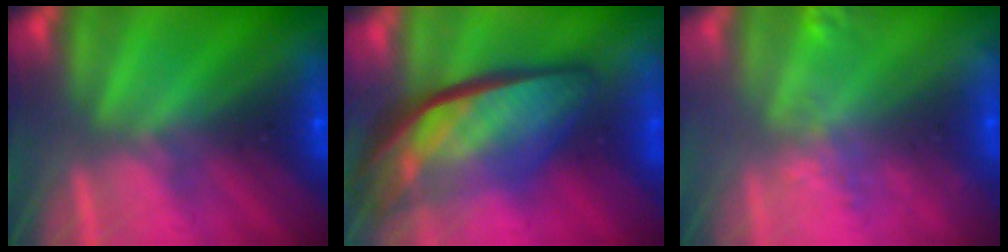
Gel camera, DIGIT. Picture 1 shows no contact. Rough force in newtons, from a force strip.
{"total": 7.5}
{"total": 2.4}